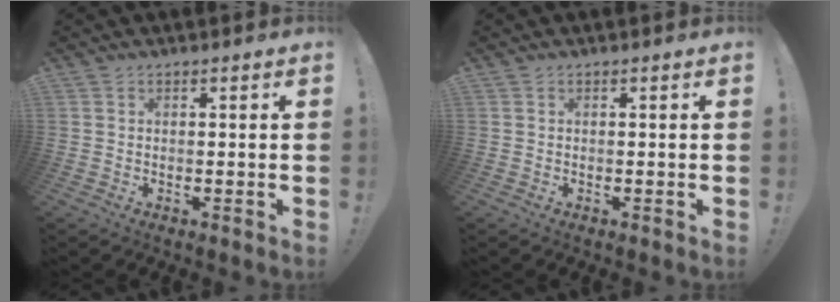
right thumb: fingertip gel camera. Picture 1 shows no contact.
{"total": 0.0}